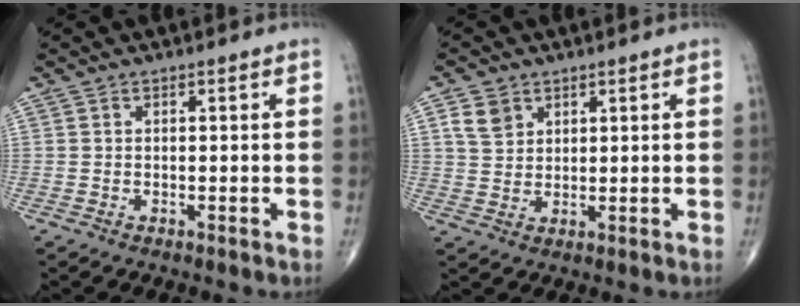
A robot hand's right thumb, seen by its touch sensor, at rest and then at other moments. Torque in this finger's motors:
{"motor_torque": [-0.11, 0.11, 0.00, 0.00, 0.04]}